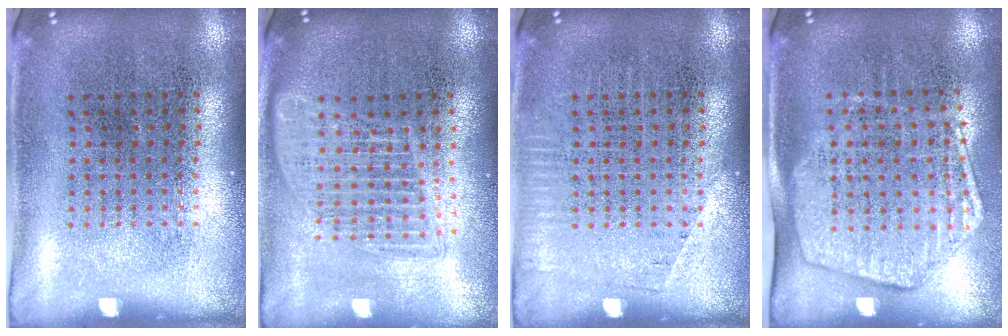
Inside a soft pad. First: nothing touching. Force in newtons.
{"total": 1.7, "press": 1.5, "slide": 0.8}
{"total": 0.7, "press": 0.7, "slide": 0.2}
{"total": 1.9, "press": 1.6, "slide": 1.1}